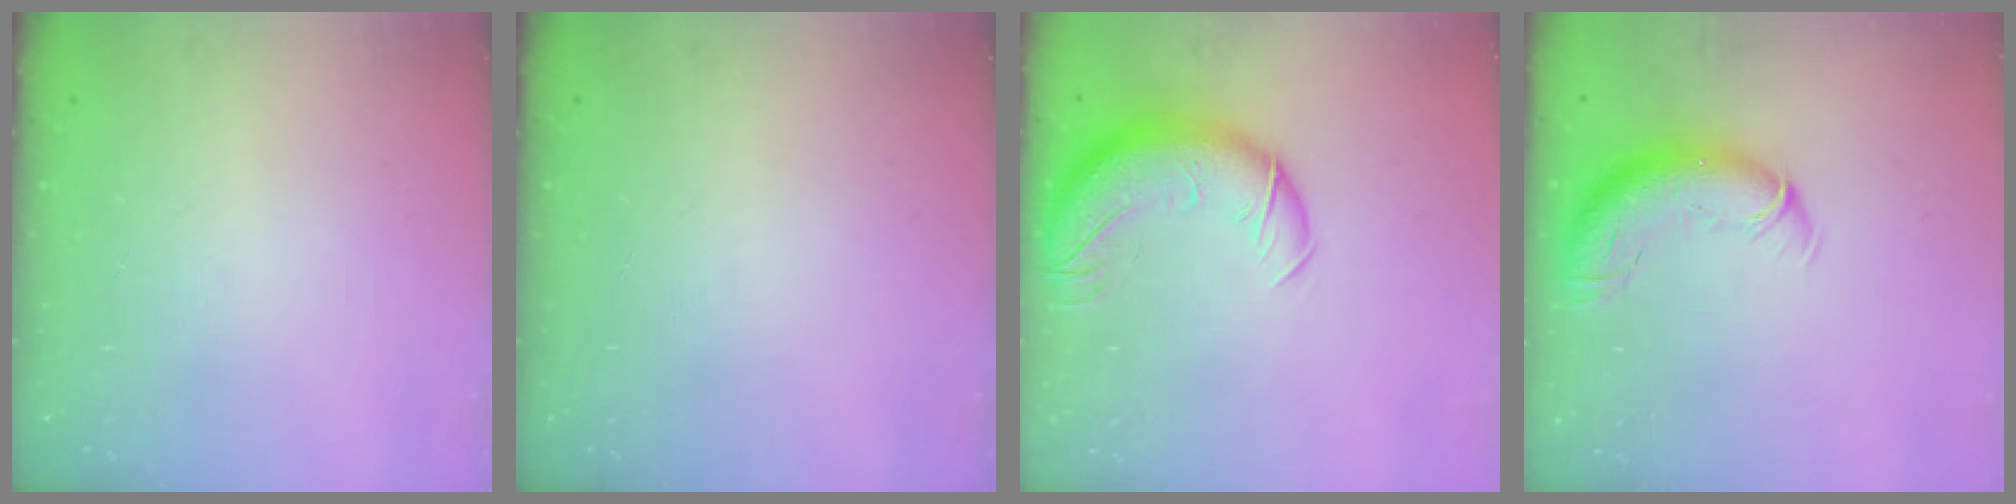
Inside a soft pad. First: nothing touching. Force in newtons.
{"total": 0.0}
{"total": 13.4, "press": 13.0, "slide": 3.3}
{"total": 12.1, "press": 11.7, "slide": 3.1}